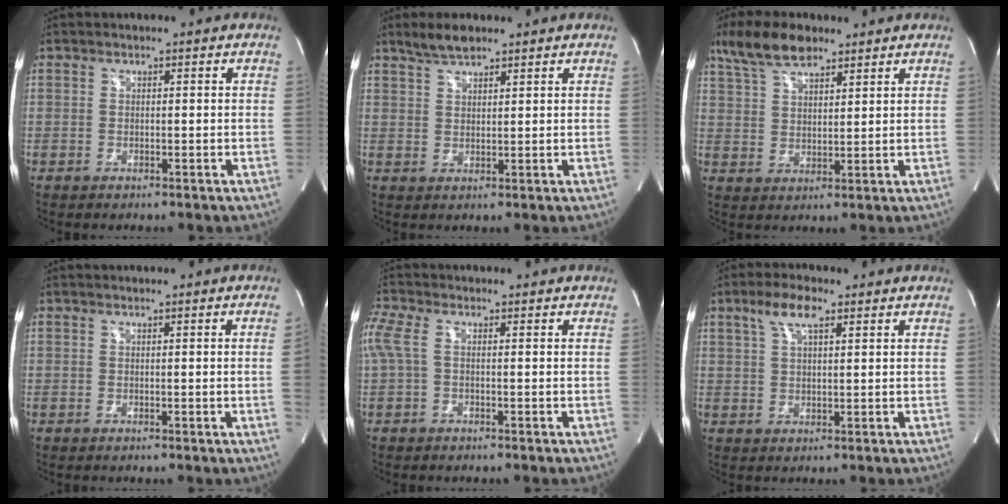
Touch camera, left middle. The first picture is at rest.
{"total": 4.1, "force": [3.4, 1.0, 2.1], "torque": [-0.050, 0.009, 0.068]}
{"total": 8.7, "force": [6.6, 2.9, 4.8], "torque": [-0.100, 0.016, 0.126]}
{"total": 1.4, "force": [-0.1, -0.6, 1.2], "torque": [-0.014, -0.001, 0.000]}
{"total": 3.6, "force": [0.1, 1.3, 3.3], "torque": [-0.101, 0.020, 0.004]}
{"total": 5.1, "force": [2.8, 1.4, 4.0], "torque": [-0.086, 0.015, 0.056]}